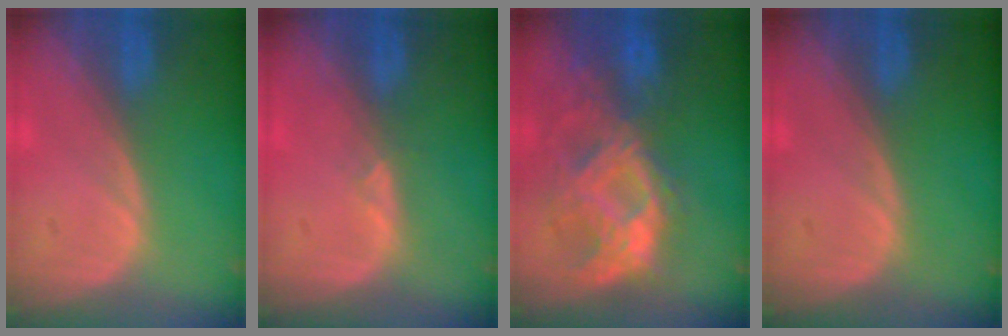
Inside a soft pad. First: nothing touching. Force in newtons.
{"total": 0.9, "press": 0.9, "slide": 0.3}
{"total": 10.1, "press": 9.0, "slide": 4.7}
{"total": 0.0}